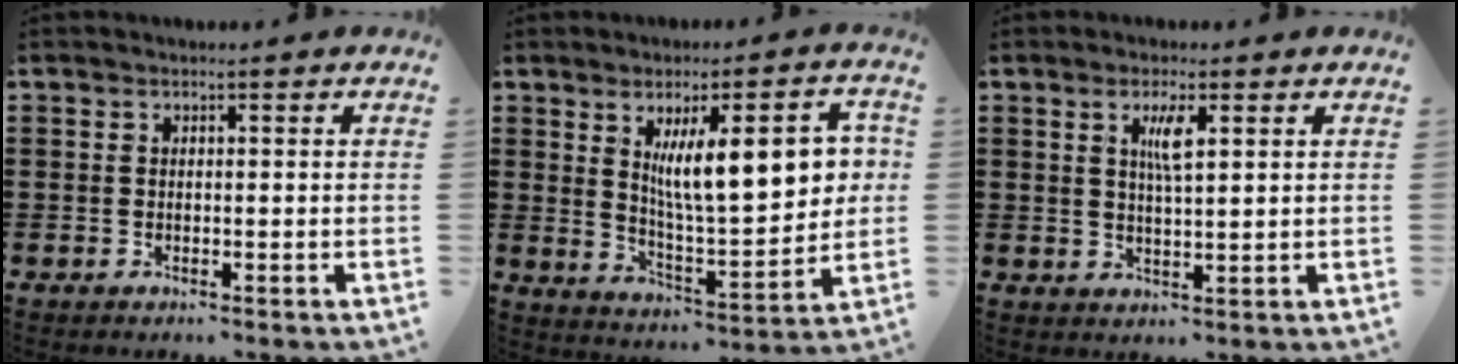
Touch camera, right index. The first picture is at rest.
{"total": 13.2, "force": [3.8, 4.0, 12.0], "torque": [-0.193, -0.001, 0.061]}
{"total": 3.5, "force": [1.4, 0.6, 3.2], "torque": [-0.058, 0.000, 0.020]}